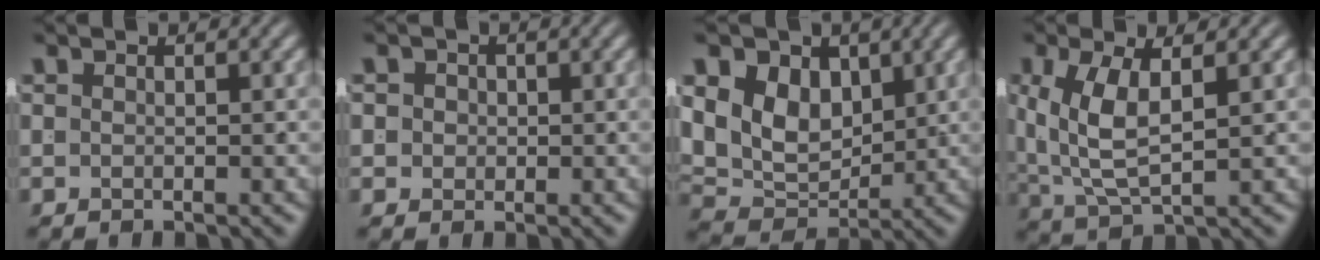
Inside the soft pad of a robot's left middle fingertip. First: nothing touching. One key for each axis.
{"total": 2.6, "fx": 0.0, "fy": 2.4, "fz": 0.8, "tx": -0.023, "ty": -0.004, "tz": -0.002}
{"total": 10.0, "fx": 0.9, "fy": 8.2, "fz": 5.6, "tx": -0.111, "ty": -0.026, "tz": 0.022}
{"total": 5.3, "fx": 0.6, "fy": 2.9, "fz": 4.4, "tx": -0.101, "ty": -0.021, "tz": 0.031}